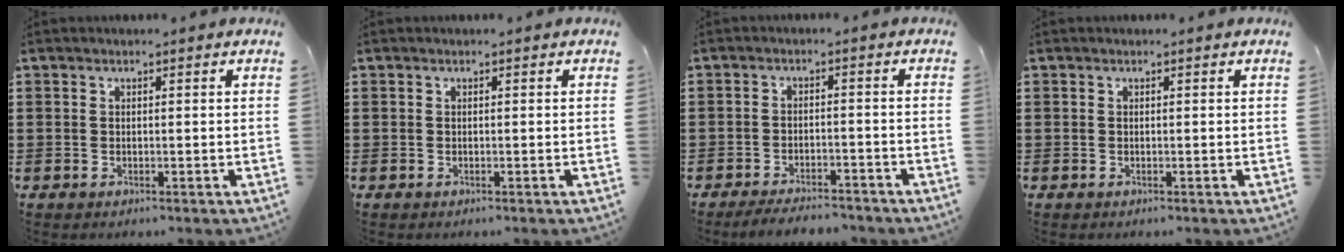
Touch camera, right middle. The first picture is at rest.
{"total": 0.0}
{"total": 3.5, "force": [-3.4, 0.5, 0.6], "torque": [-0.012, 0.003, -0.070]}
{"total": 0.0}